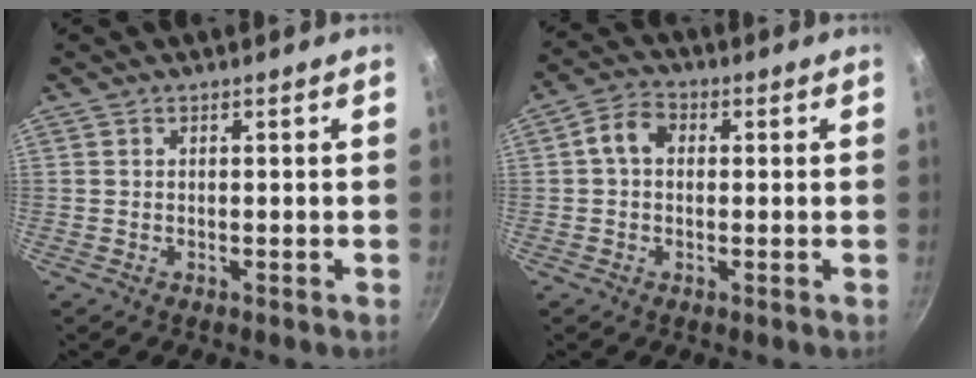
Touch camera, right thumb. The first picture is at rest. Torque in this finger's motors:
{"motor_torque": [-0.61, 1.17, 0.20, 0.03, 0.36]}